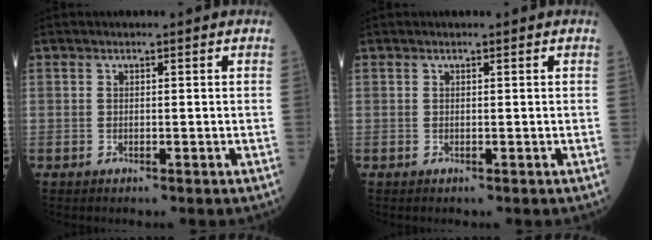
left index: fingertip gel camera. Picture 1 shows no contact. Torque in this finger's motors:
{"motor_torque": [0.14, -0.02, -0.07, -0.01]}